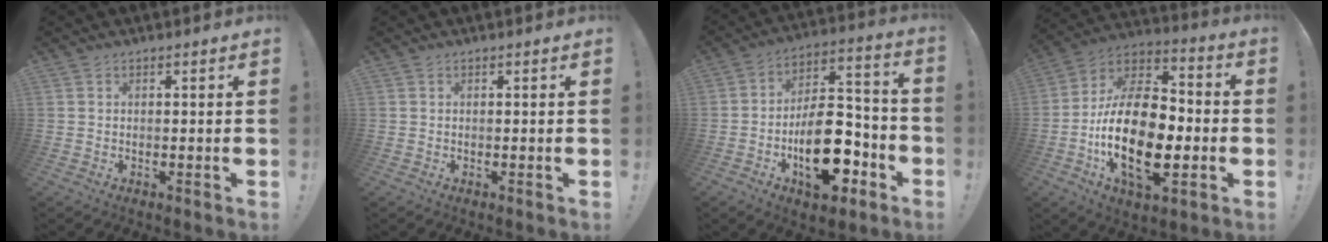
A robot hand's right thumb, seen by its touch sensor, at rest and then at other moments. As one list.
[{"total": 0.0}, {"total": 21.5, "force": [-8.1, 11.4, 16.3], "torque": [-0.261, 0.065, -0.116]}, {"total": 26.0, "force": [-5.6, 14.3, 21.0], "torque": [-0.403, 0.025, -0.089]}]